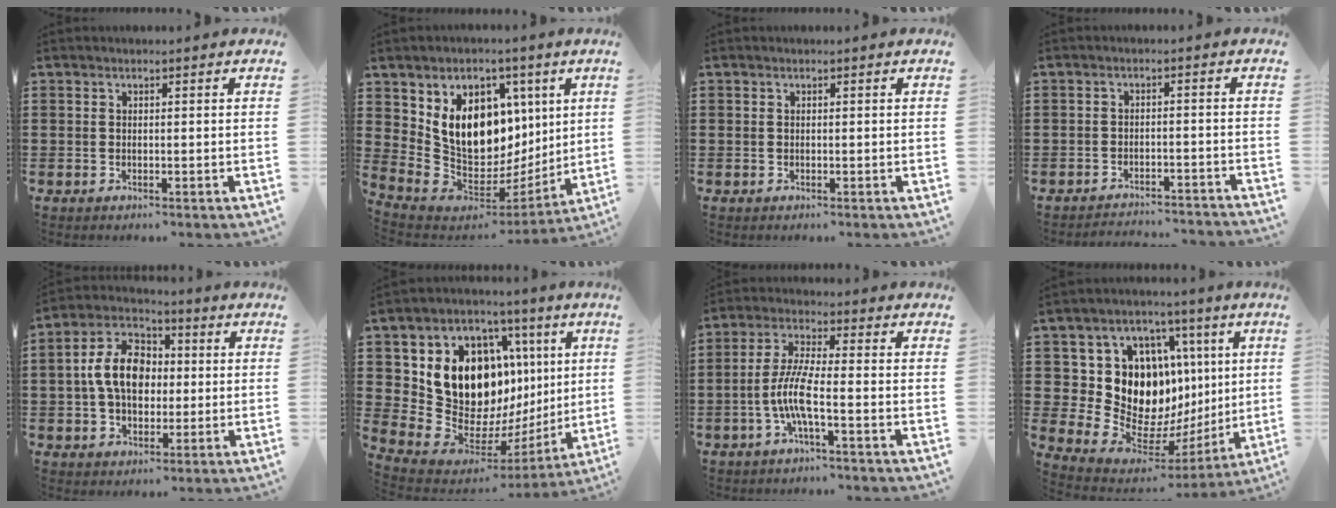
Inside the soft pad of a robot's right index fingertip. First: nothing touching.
{"total": 12.7, "force": [4.6, 9.6, 7.0], "torque": [-0.167, -0.042, 0.096]}
{"total": 0.0}
{"total": 2.8, "force": [-2.8, 0.1, 0.1], "torque": [-0.008, 0.000, -0.060]}
{"total": 9.8, "force": [0.2, 6.8, 7.0], "torque": [-0.155, 0.015, -0.002]}
{"total": 15.3, "force": [3.7, 11.8, 8.9], "torque": [-0.186, -0.052, 0.078]}
{"total": 6.9, "force": [-2.4, 1.2, 6.4], "torque": [-0.158, -0.017, -0.057]}
{"total": 14.6, "force": [3.0, 12.2, 7.4], "torque": [-0.155, -0.046, 0.069]}